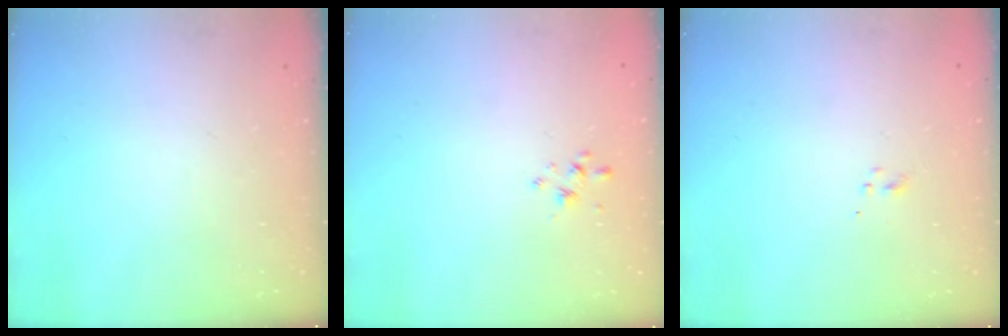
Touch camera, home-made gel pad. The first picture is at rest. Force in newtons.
{"total": 2.7, "press": 2.5, "slide": 0.9}
{"total": 0.7, "press": 0.7, "slide": 0.3}